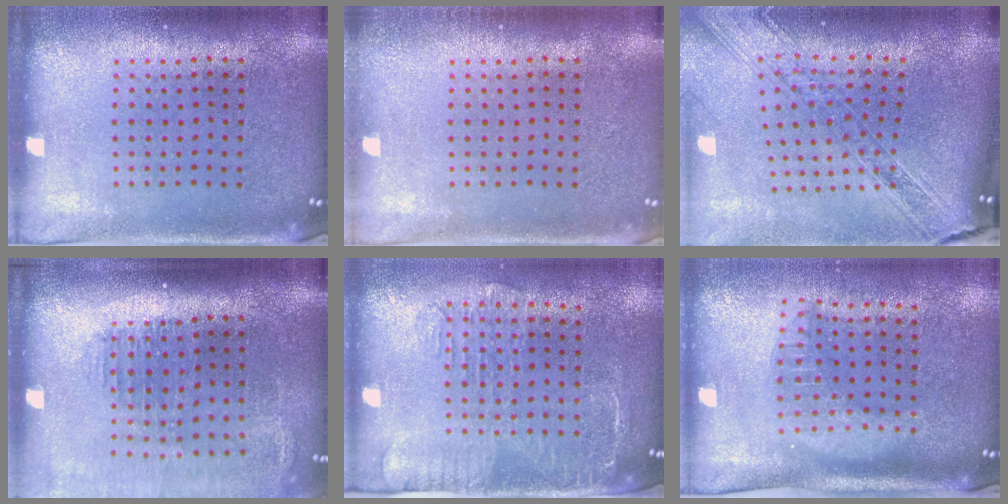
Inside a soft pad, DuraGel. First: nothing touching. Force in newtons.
{"total": 0.8, "press": 0.8, "slide": 0.1}
{"total": 2.4, "press": 2.0, "slide": 1.3}
{"total": 1.7, "press": 1.5, "slide": 0.7}
{"total": 1.9, "press": 1.6, "slide": 1.0}
{"total": 1.8, "press": 1.4, "slide": 1.0}